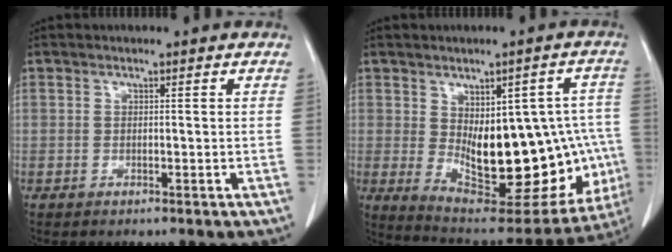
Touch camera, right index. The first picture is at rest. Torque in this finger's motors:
{"motor_torque": [1.59, -0.48, 0.44, 0.17]}